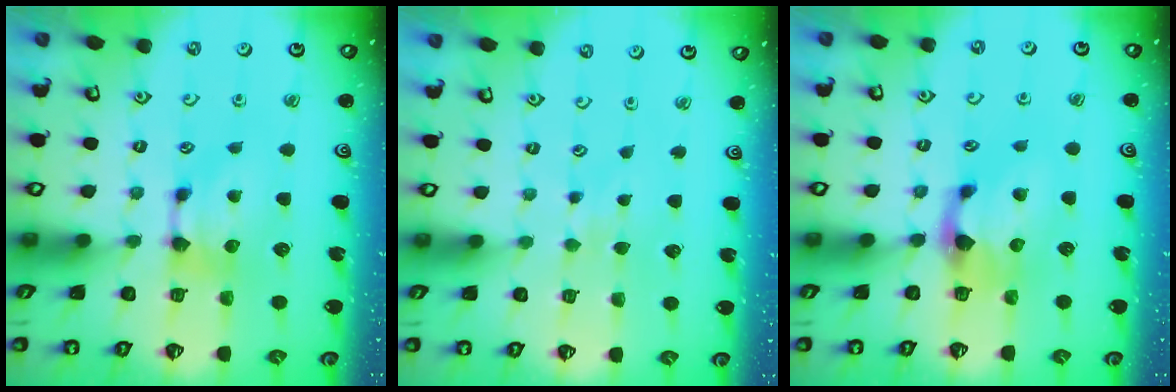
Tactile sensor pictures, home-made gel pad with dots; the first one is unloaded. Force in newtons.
{"total": 3.7, "press": 3.6, "slide": 0.3}
{"total": 1.7, "press": 1.3, "slide": 1.1}